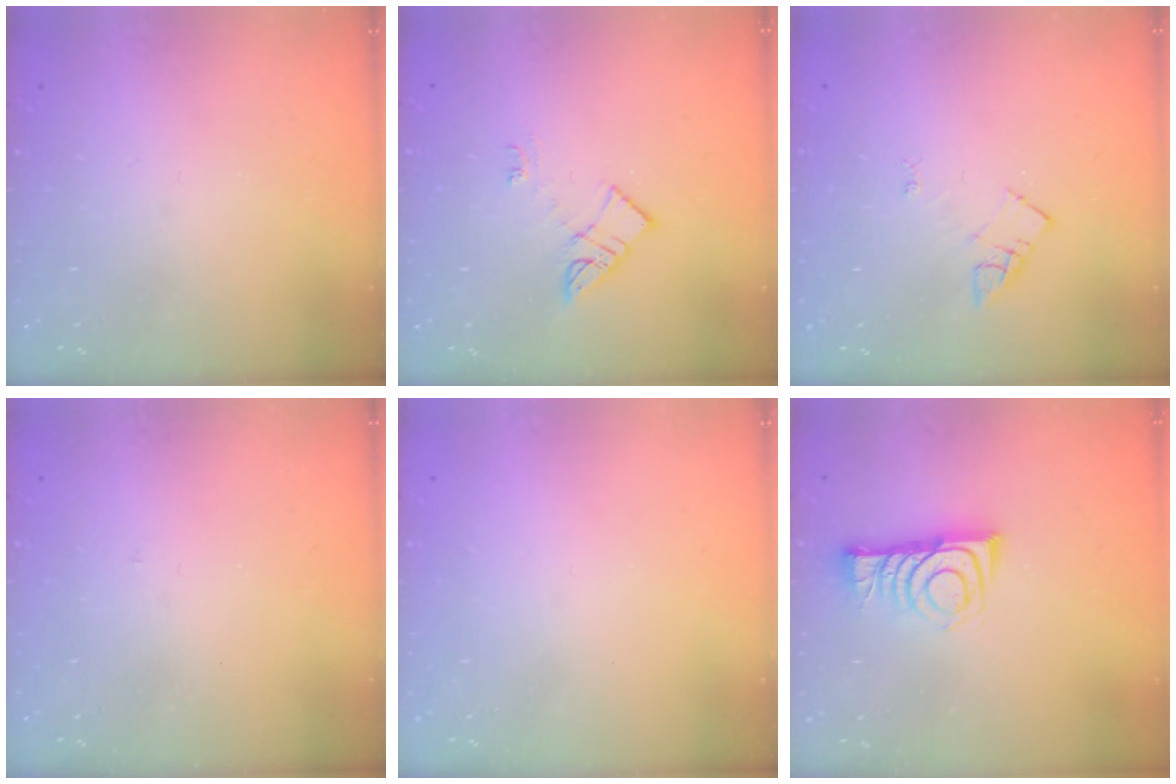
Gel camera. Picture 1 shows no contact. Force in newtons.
{"total": 6.4, "press": 6.4, "slide": 0.6}
{"total": 4.5, "press": 4.5, "slide": 0.5}
{"total": 2.7, "press": 2.7, "slide": 0.3}
{"total": 0.0}
{"total": 8.2, "press": 8.2, "slide": 0.9}